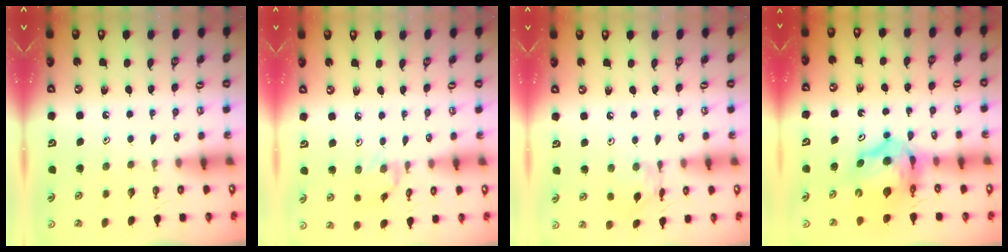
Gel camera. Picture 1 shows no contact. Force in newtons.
{"total": 1.1, "press": 1.1, "slide": 0.3}
{"total": 4.6, "press": 4.5, "slide": 0.2}
{"total": 10.6, "press": 10.5, "slide": 1.1}